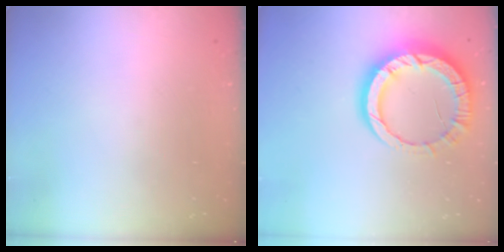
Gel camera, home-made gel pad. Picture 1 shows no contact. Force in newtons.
{"total": 13.4, "press": 13.3, "slide": 1.4}